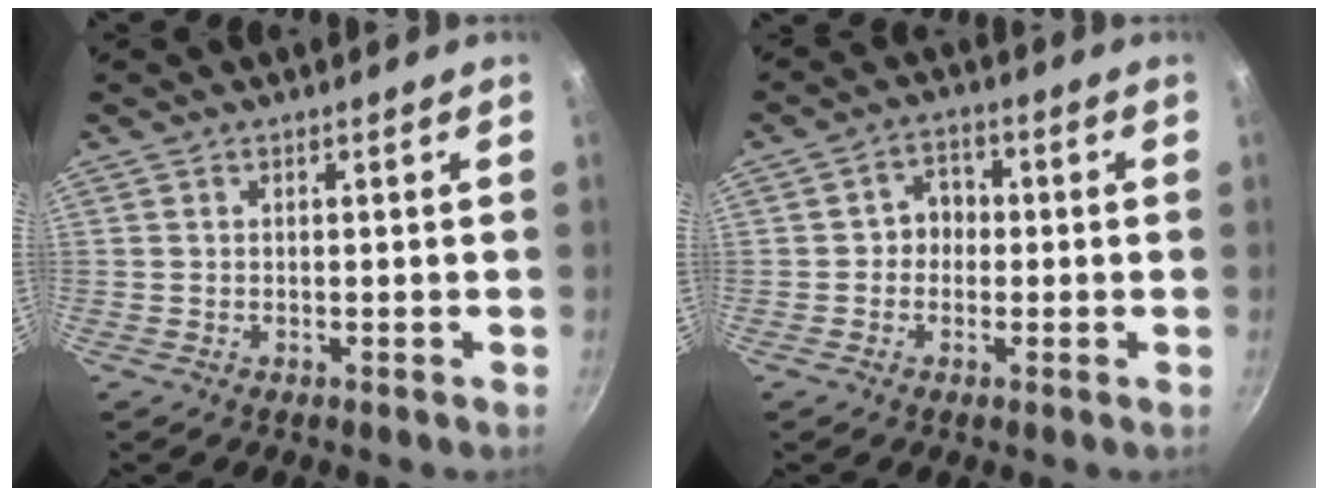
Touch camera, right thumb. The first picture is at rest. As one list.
[{"total": 4.7, "force": [-0.3, 4.0, 2.4], "torque": [-0.011, 0.018, -0.015]}]